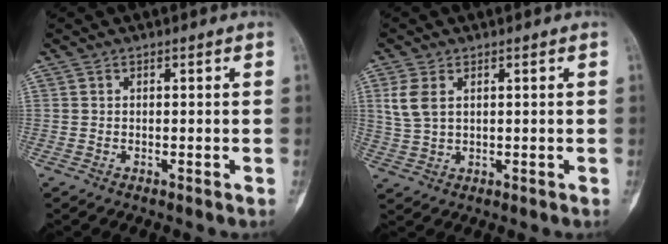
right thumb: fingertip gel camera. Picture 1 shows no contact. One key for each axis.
{"total": 5.0, "fx": 1.7, "fy": 3.0, "fz": 3.7, "tx": -0.082, "ty": 0.000, "tz": 0.041}